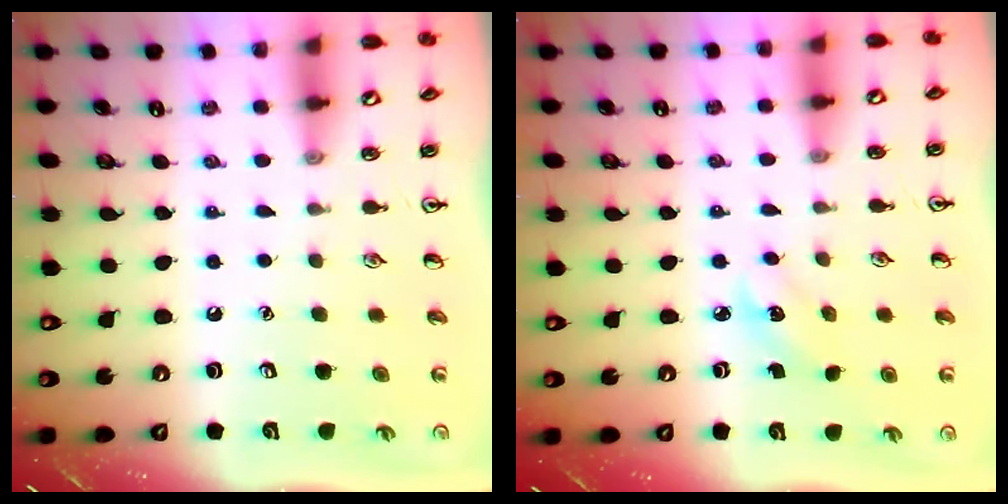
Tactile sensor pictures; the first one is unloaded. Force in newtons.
{"total": 2.3, "press": 2.1, "slide": 0.8}